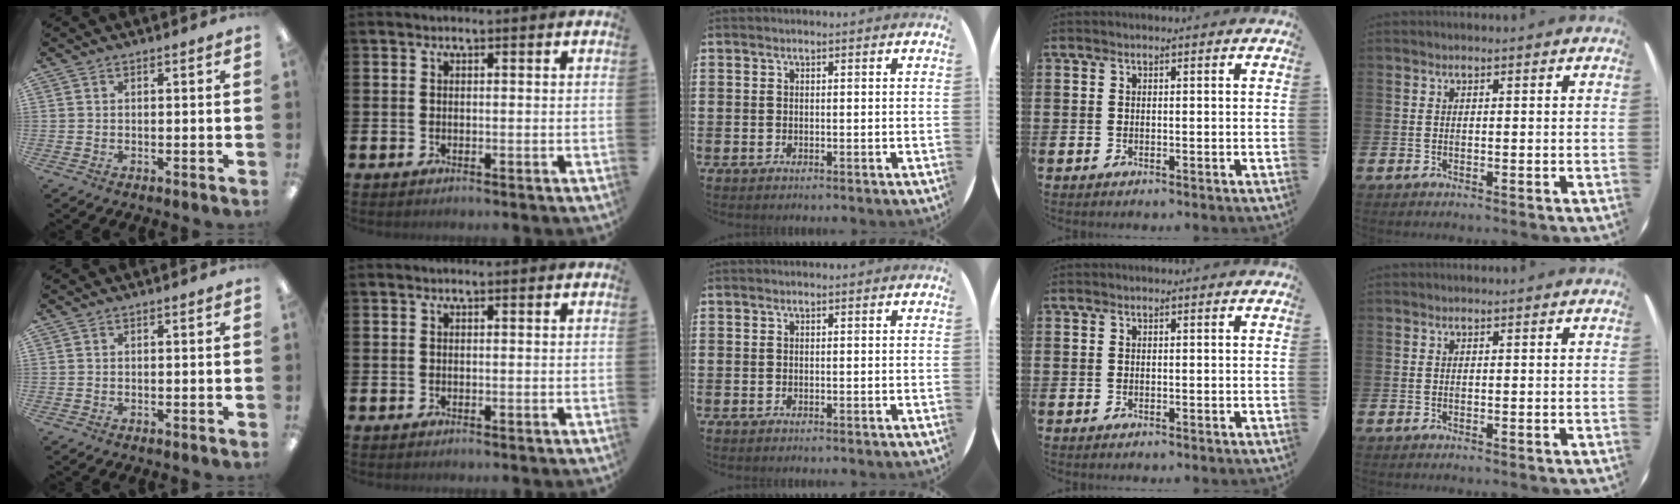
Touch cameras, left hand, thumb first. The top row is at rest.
{}